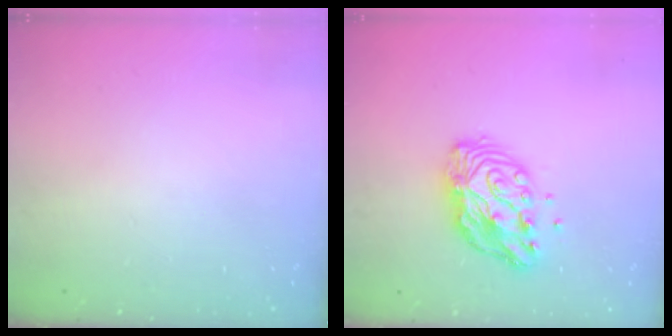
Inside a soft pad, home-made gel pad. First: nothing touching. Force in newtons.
{"total": 11.3, "press": 11.3, "slide": 1.0}